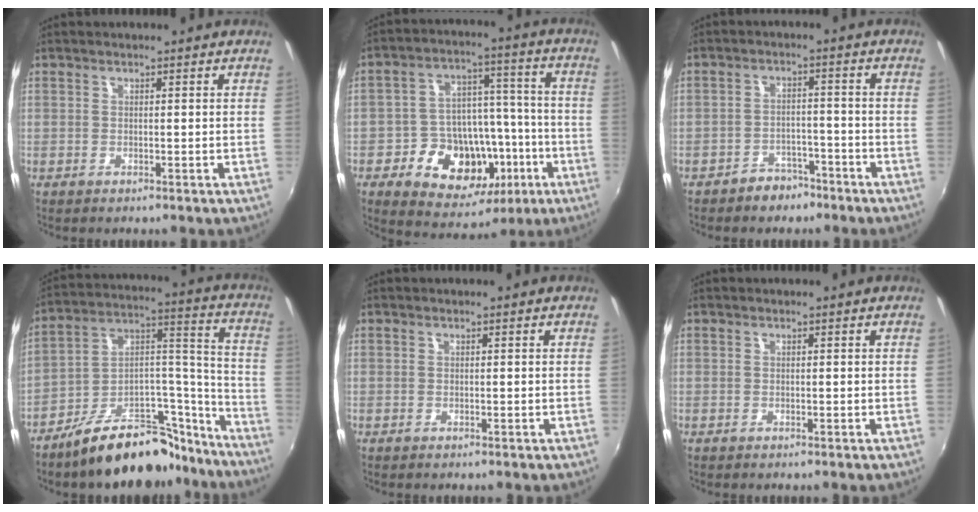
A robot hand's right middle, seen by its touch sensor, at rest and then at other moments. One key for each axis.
{"total": 17.8, "fx": -6.8, "fy": 13.2, "fz": 9.7, "tx": -0.199, "ty": 0.033, "tz": -0.084}
{"total": 5.0, "fx": -4.0, "fy": 2.8, "fz": 1.0, "tx": -0.026, "ty": 0.018, "tz": -0.053}
{"total": 20.6, "fx": -16.5, "fy": 8.2, "fz": 9.2, "tx": -0.125, "ty": 0.067, "tz": -0.238}
{"total": 0.0}
{"total": 0.0}